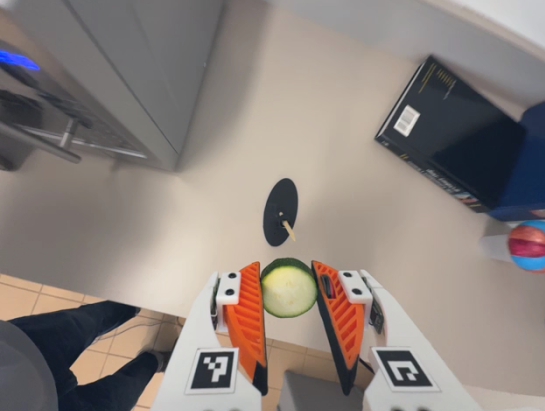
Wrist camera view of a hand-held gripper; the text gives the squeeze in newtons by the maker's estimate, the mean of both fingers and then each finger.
{"total": 8.7, "left": 8.6, "right": 8.8}